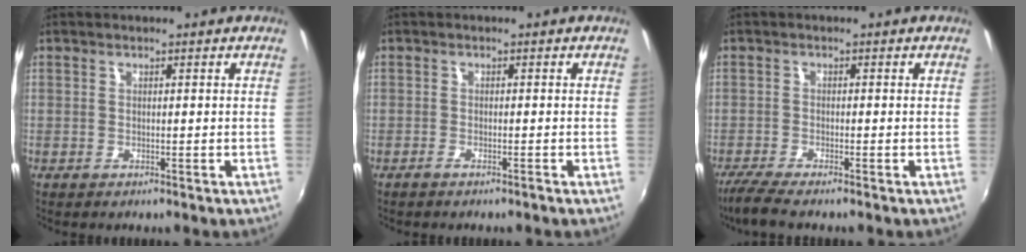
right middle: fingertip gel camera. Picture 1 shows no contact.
{"total": 1.1, "force": [-1.0, 0.0, 0.5], "torque": [-0.015, -0.001, -0.021]}
{"total": 4.8, "force": [-4.0, 0.2, 2.7], "torque": [-0.072, -0.021, -0.076]}